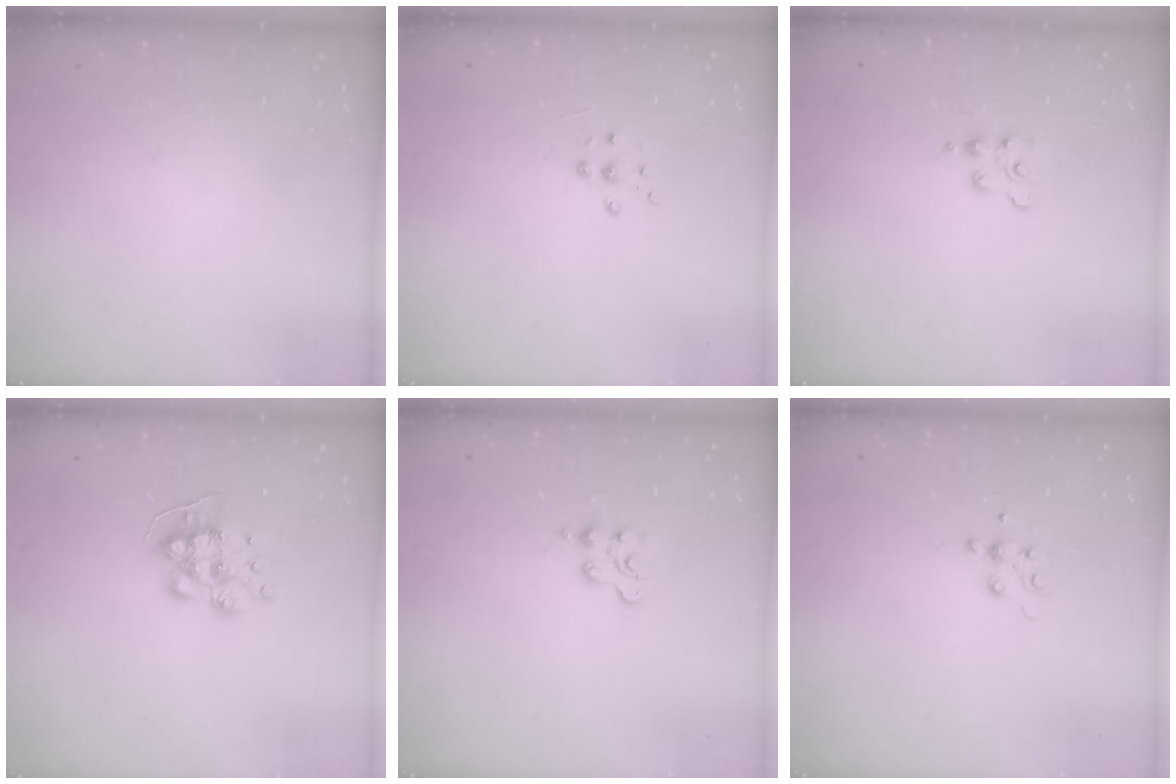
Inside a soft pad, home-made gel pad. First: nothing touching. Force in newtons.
{"total": 5.7, "press": 5.7, "slide": 0.6}
{"total": 2.5, "press": 2.4, "slide": 0.4}
{"total": 9.1, "press": 9.1, "slide": 0.3}
{"total": 2.9, "press": 2.9, "slide": 0.5}
{"total": 6.8, "press": 6.7, "slide": 1.2}